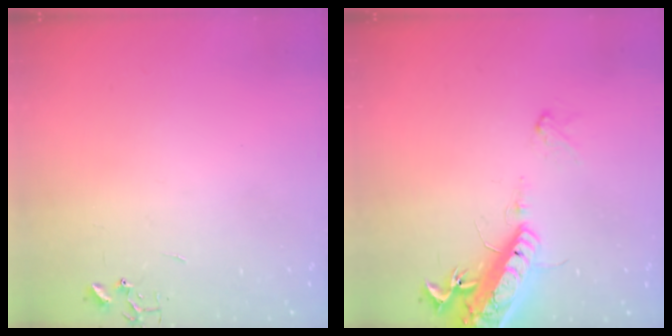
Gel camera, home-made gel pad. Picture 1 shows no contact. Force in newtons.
{"total": 17.9, "press": 17.5, "slide": 3.9}